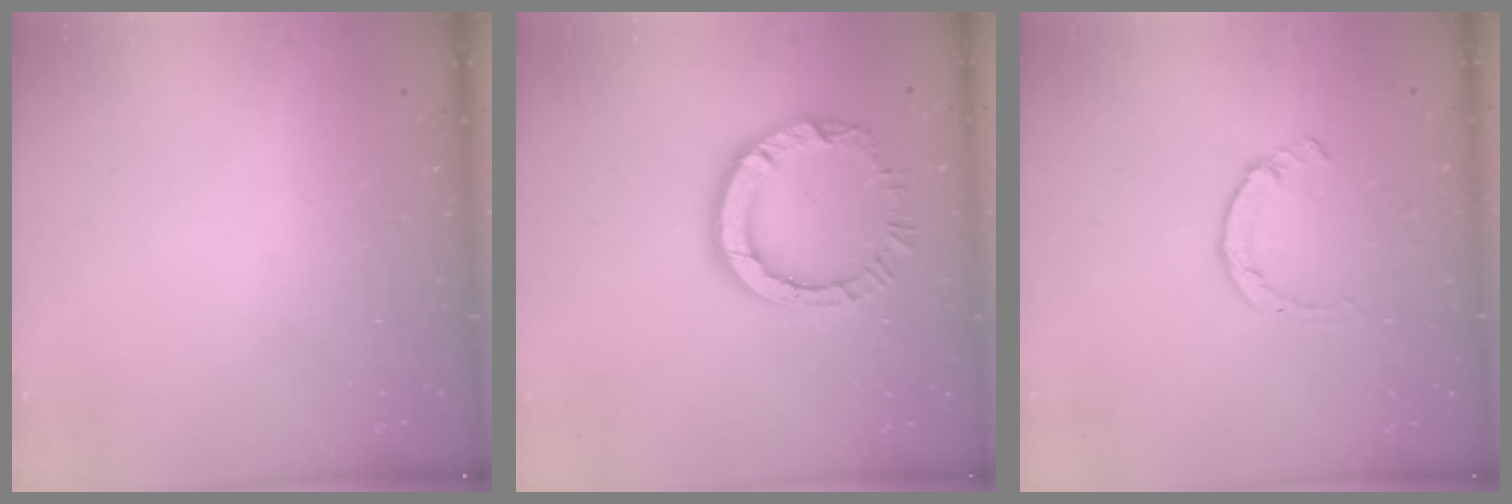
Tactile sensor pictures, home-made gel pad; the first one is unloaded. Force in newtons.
{"total": 10.6, "press": 10.6, "slide": 1.0}
{"total": 1.4, "press": 1.3, "slide": 0.3}